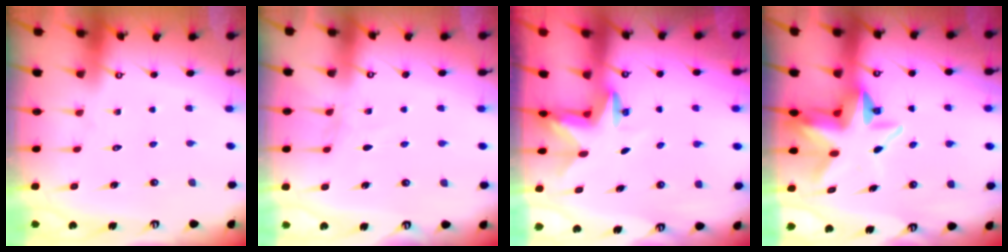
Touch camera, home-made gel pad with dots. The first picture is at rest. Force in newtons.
{"total": 3.6, "press": 3.6, "slide": 0.4}
{"total": 2.5, "press": 2.5, "slide": 0.4}
{"total": 9.1, "press": 9.0, "slide": 1.5}